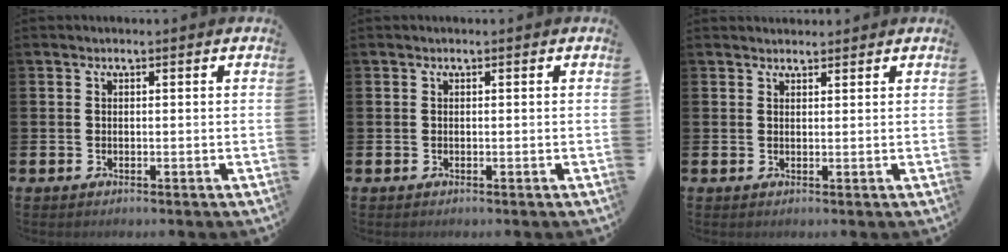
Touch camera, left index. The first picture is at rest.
{"total": 0.0}
{"total": 1.6, "force": [1.5, 0.5, -0.1], "torque": [0.013, -0.006, 0.026]}